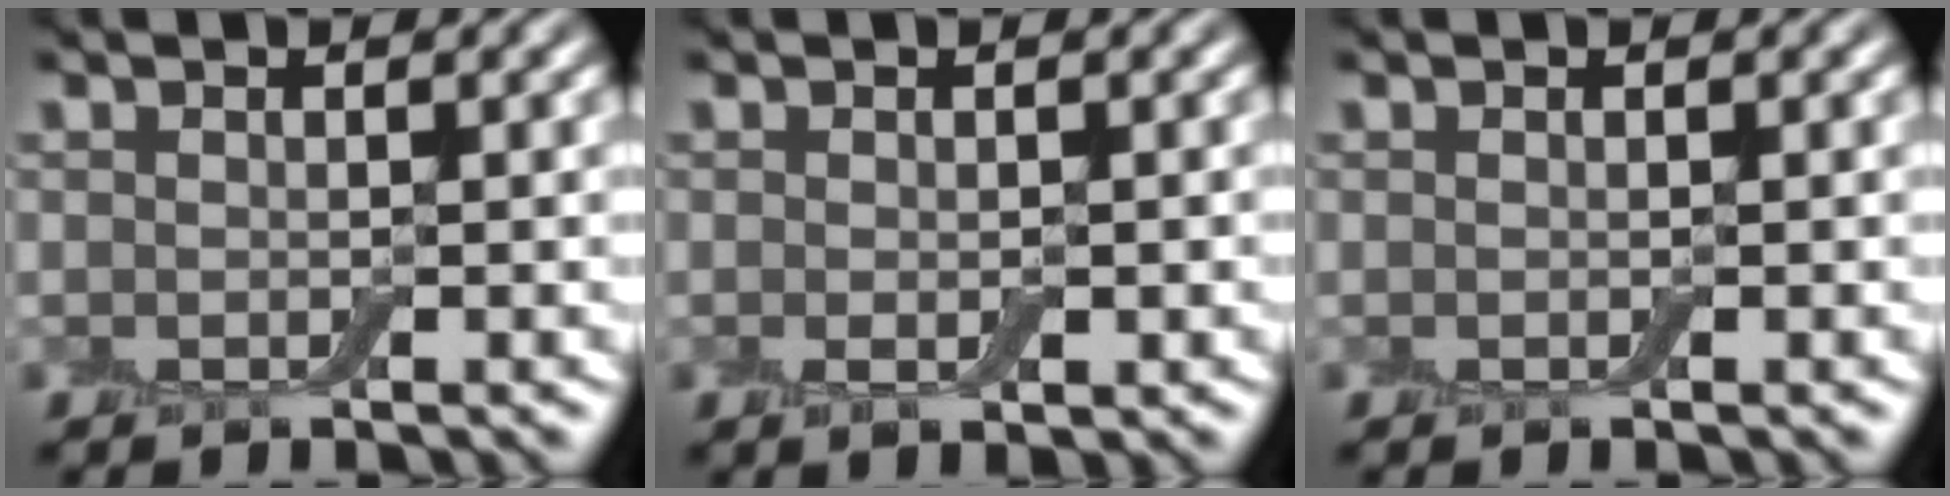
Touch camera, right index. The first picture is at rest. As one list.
[{"total": 1.4, "force": [-0.2, 0.7, 1.1], "torque": [-0.022, -0.005, -0.001]}, {"total": 0.0}]